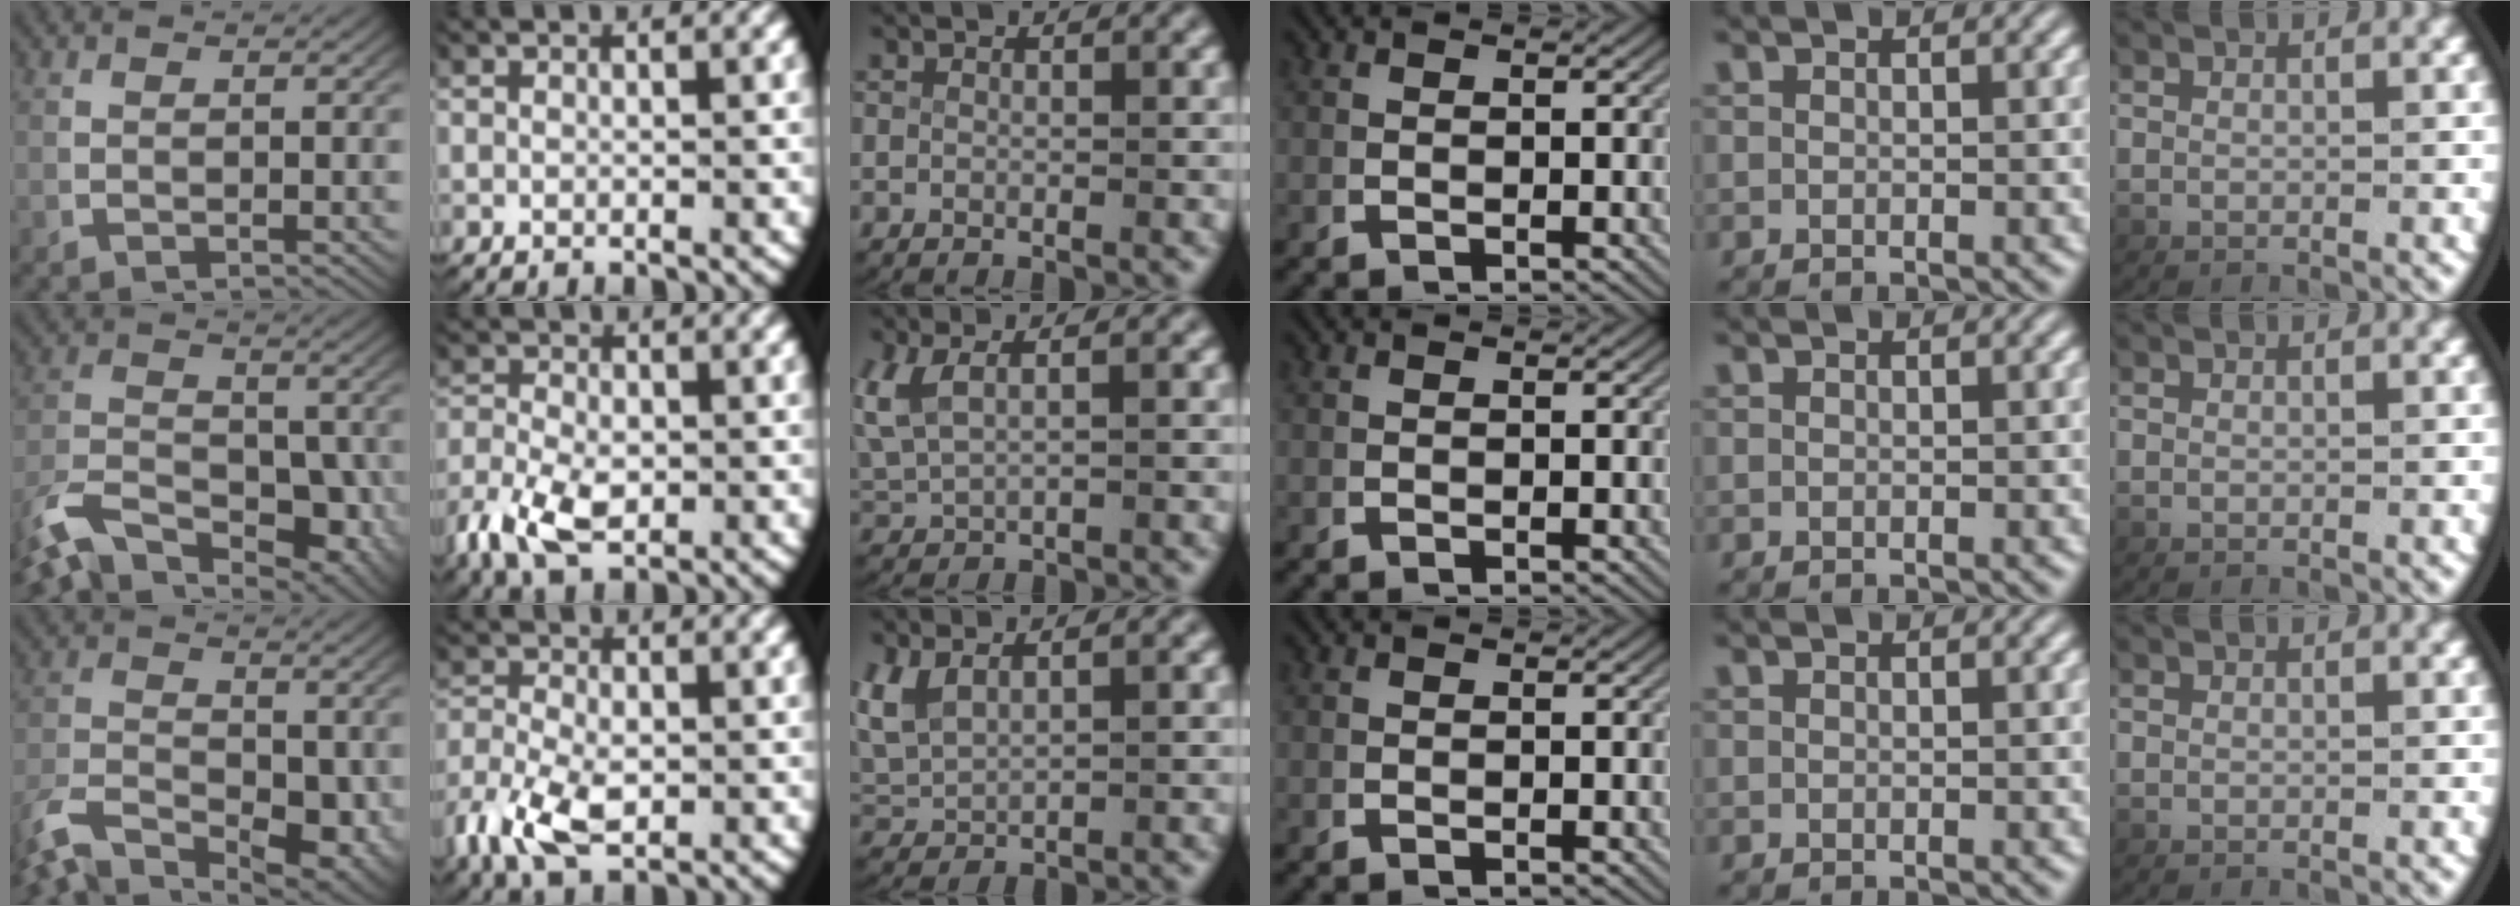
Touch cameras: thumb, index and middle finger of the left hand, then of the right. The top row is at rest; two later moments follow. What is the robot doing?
{"motion": "lift_and_place", "object": "scissors"}